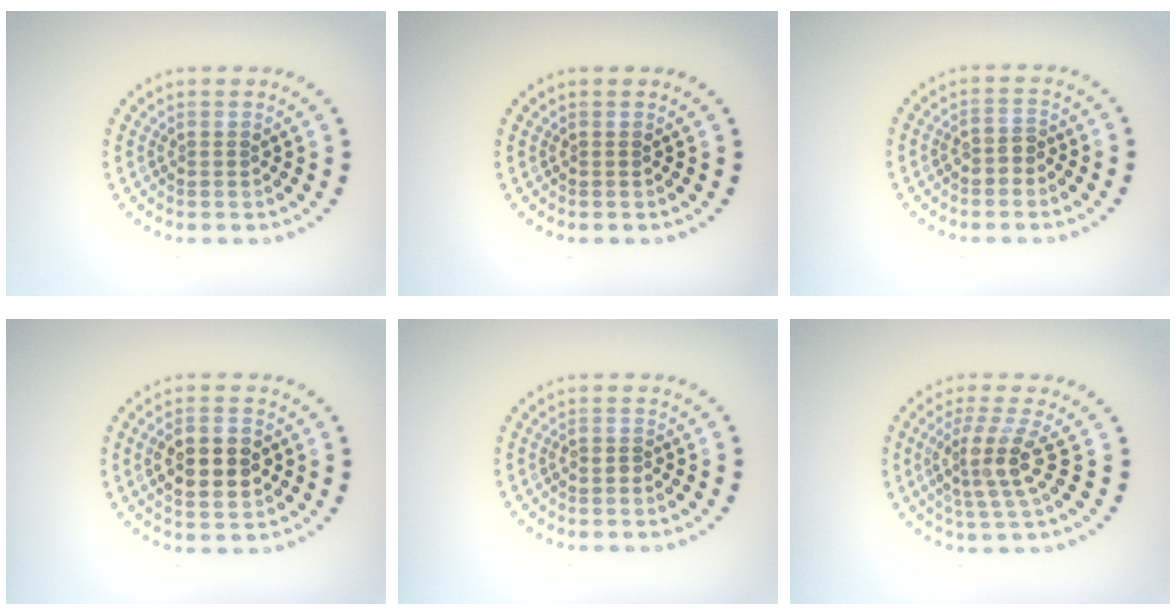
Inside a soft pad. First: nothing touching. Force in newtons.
{"total": 0.0}
{"total": 1.7, "press": 1.6, "slide": 0.7}
{"total": 5.3, "press": 5.3, "slide": 0.3}
{"total": 0.6, "press": 0.3, "slide": 0.5}
{"total": 3.8, "press": 2.7, "slide": 2.6}